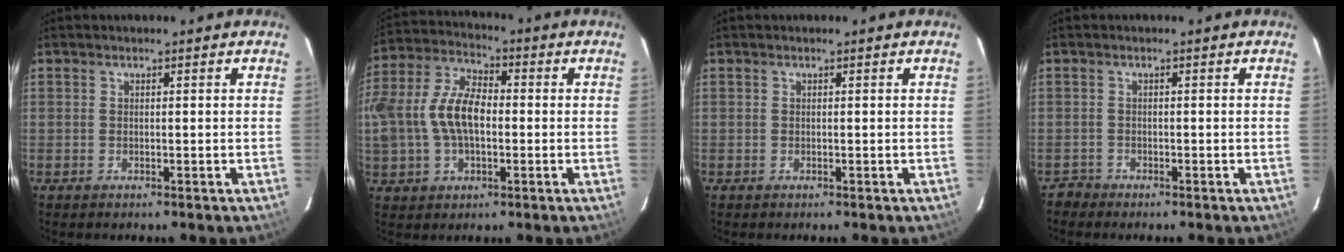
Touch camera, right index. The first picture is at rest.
{"total": 14.5, "force": [-0.9, 8.6, 11.6], "torque": [-0.252, 0.017, -0.017]}
{"total": 0.0}
{"total": 1.6, "force": [-1.4, 0.7, -0.4], "torque": [0.001, 0.005, -0.029]}